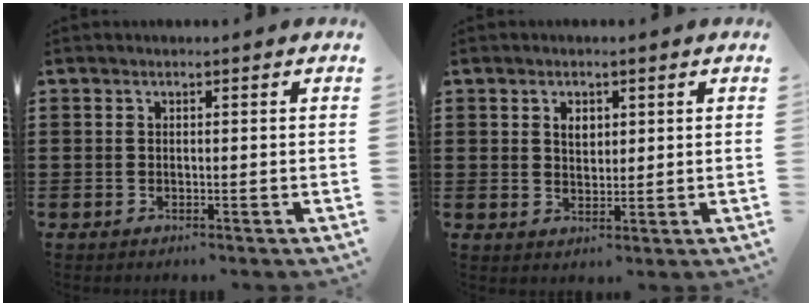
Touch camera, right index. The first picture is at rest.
{"total": 2.3, "force": [0.9, 1.5, 1.5], "torque": [-0.025, 0.003, 0.015]}